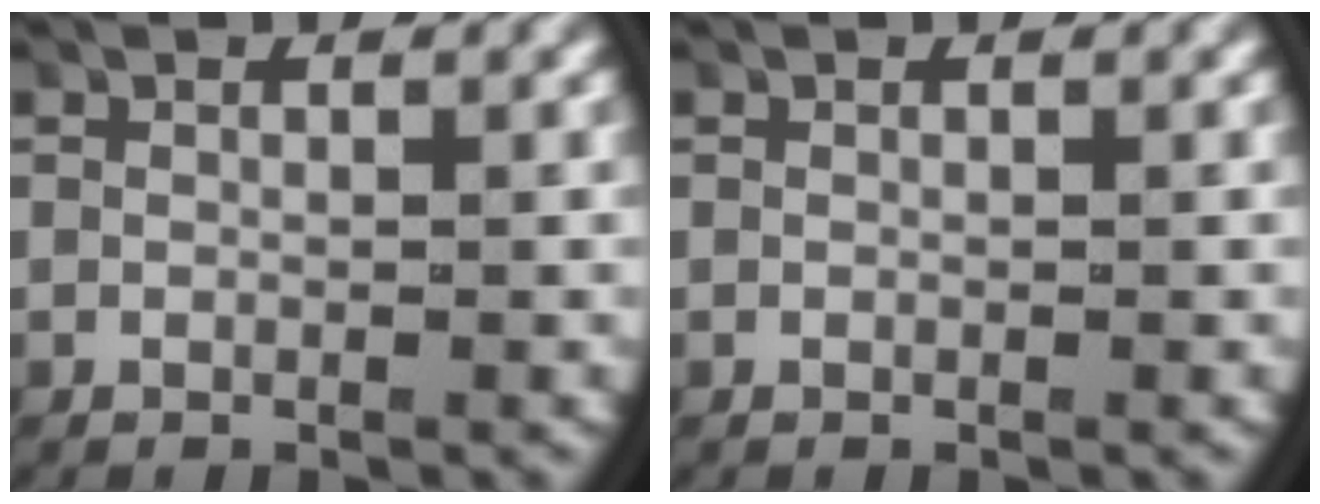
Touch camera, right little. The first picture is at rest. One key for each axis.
{"total": 0.0}